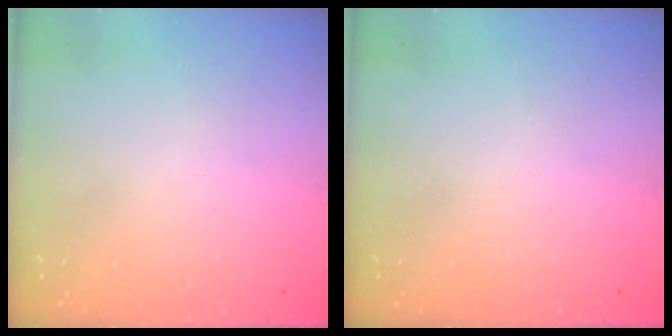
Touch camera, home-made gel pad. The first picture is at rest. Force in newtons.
{"total": 0.0}